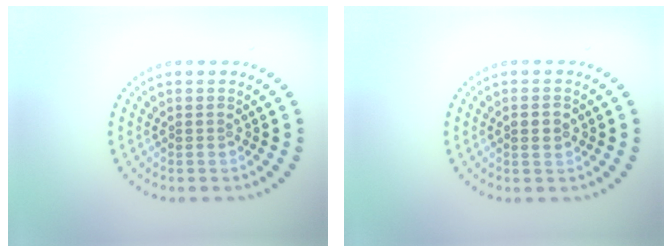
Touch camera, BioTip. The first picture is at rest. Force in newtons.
{"total": 1.3, "press": 1.2, "slide": 0.2}